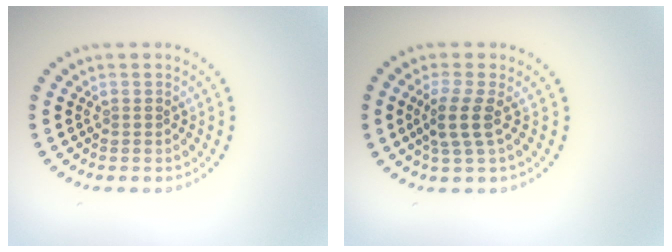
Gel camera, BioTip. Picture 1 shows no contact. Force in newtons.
{"total": 2.7, "press": 2.1, "slide": 1.6}